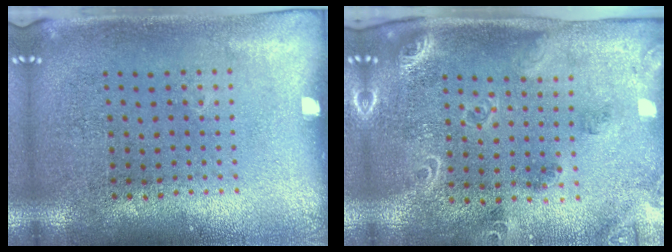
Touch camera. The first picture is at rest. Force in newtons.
{"total": 1.9, "press": 1.8, "slide": 0.3}